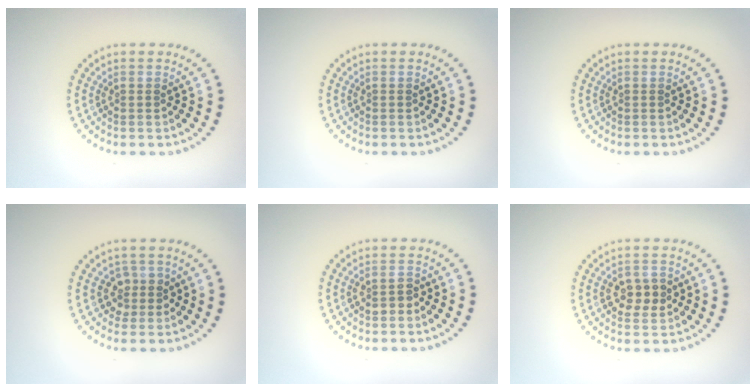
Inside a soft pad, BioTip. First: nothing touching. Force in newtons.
{"total": 0.0}
{"total": 0.0}
{"total": 1.8, "press": 1.4, "slide": 1.1}
{"total": 1.3, "press": 1.3, "slide": 0.3}
{"total": 2.7, "press": 2.7, "slide": 0.1}